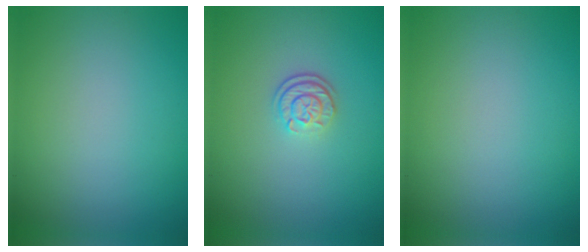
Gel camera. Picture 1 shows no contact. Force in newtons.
{"total": 2.2, "press": 1.8, "slide": 1.3}
{"total": 0.0}